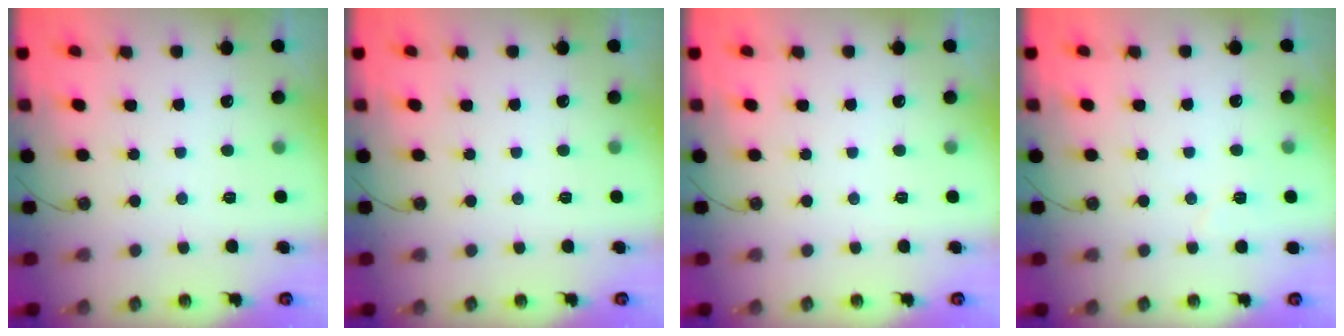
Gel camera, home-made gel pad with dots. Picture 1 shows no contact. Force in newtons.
{"total": 0.0}
{"total": 0.0}
{"total": 7.4, "press": 2.8, "slide": 6.9}